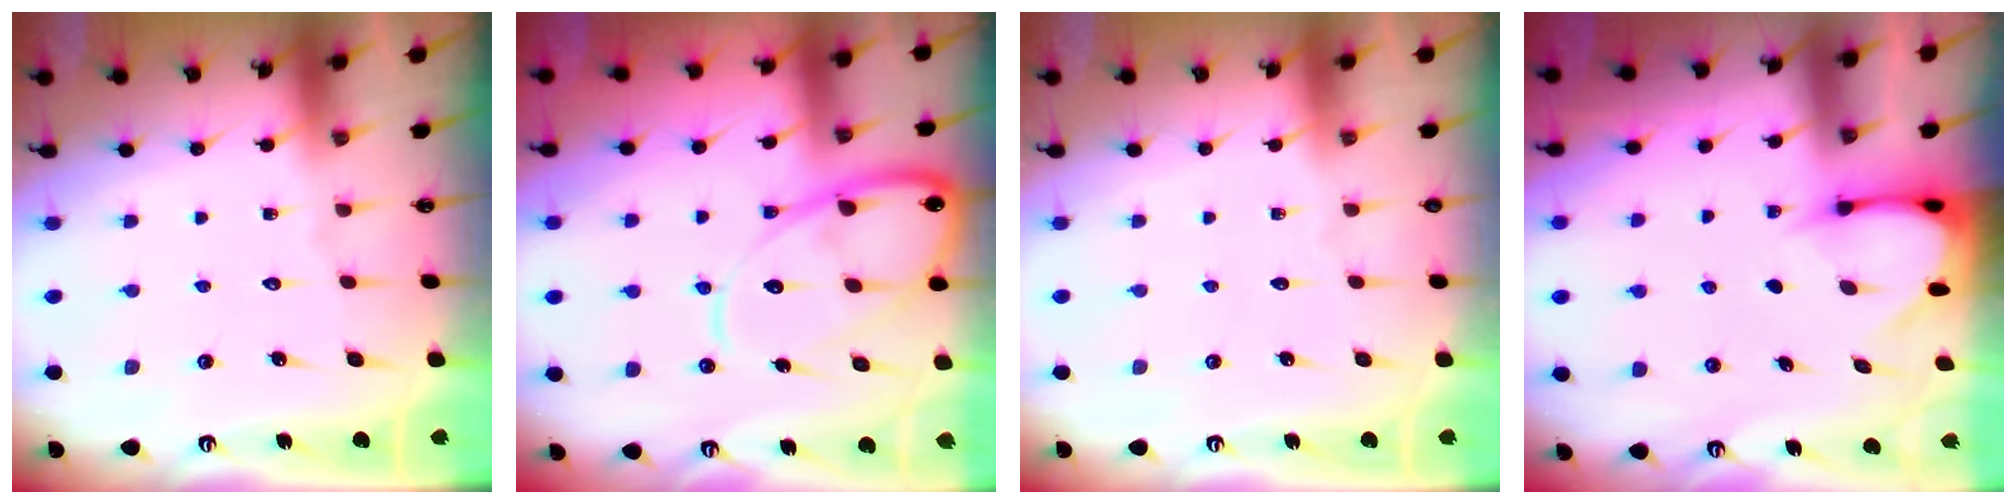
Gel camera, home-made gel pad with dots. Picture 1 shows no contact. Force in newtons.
{"total": 14.8, "press": 14.7, "slide": 1.5}
{"total": 0.0}
{"total": 3.5, "press": 3.4, "slide": 0.3}